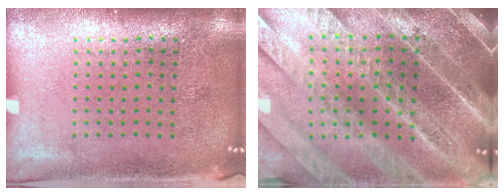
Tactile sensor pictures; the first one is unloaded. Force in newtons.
{"total": 5.4, "press": 4.6, "slide": 2.9}